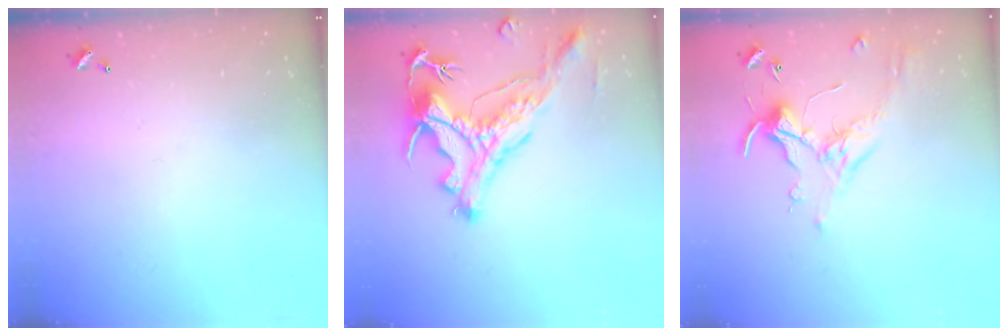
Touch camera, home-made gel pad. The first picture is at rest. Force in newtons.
{"total": 4.0, "press": 3.8, "slide": 1.3}
{"total": 0.9, "press": 0.5, "slide": 0.7}